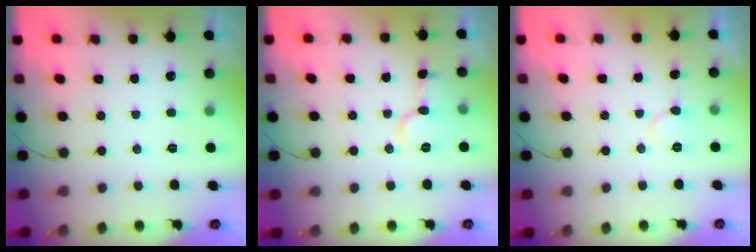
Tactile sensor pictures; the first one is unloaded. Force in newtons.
{"total": 8.0, "press": 8.0, "slide": 0.6}
{"total": 4.0, "press": 4.0, "slide": 0.5}